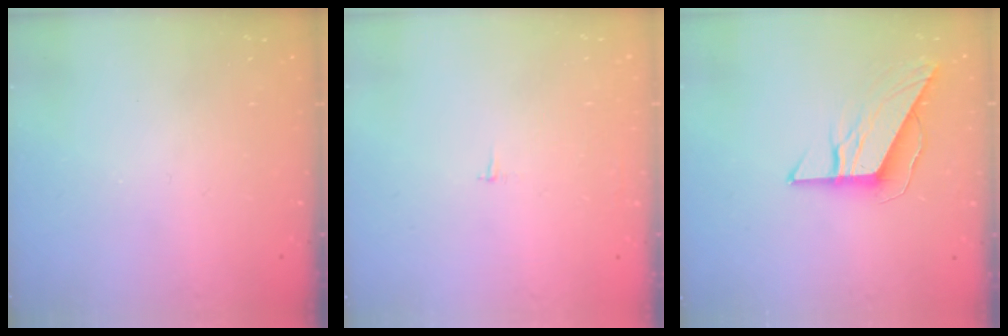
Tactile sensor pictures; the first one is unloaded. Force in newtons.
{"total": 2.1, "press": 2.1, "slide": 0.2}
{"total": 8.3, "press": 8.3, "slide": 0.7}